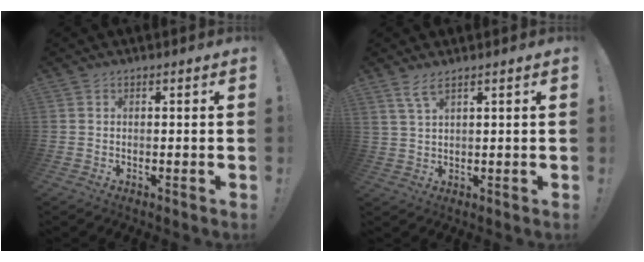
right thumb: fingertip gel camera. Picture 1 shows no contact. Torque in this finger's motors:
{"motor_torque": [0.37, 0.56, 0.31, 0.54, 0.07]}